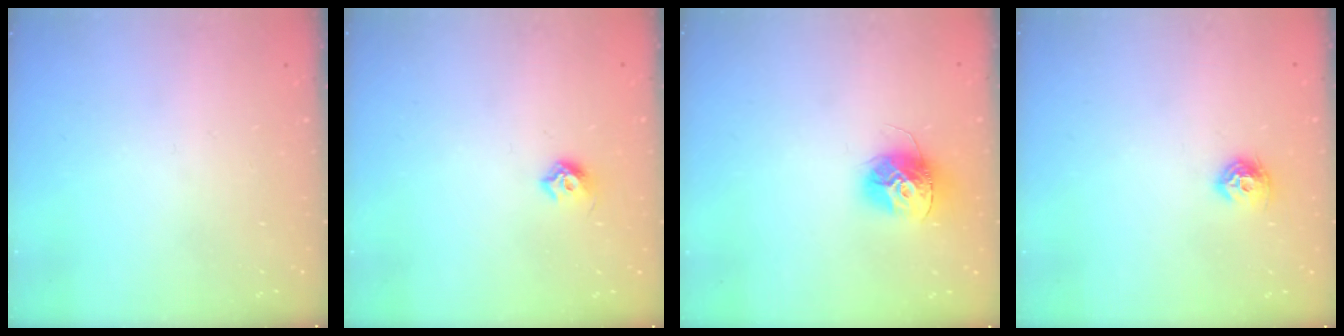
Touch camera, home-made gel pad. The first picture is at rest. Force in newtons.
{"total": 6.0, "press": 5.9, "slide": 1.2}
{"total": 13.2, "press": 13.2, "slide": 1.2}
{"total": 7.2, "press": 7.1, "slide": 0.4}